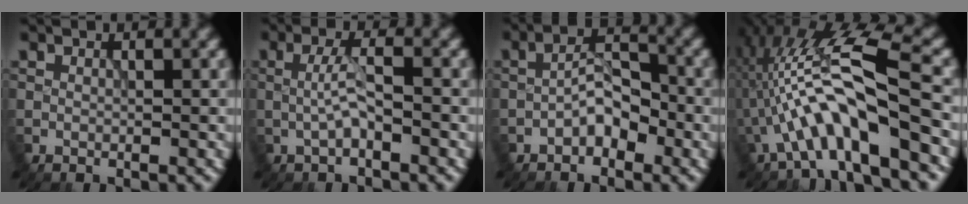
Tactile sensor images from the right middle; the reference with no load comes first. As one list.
[{"total": 2.3, "force": [-0.4, 0.6, 2.2], "torque": [-0.046, 0.006, -0.013]}, {"total": 3.0, "force": [-1.6, 1.5, 2.1], "torque": [-0.028, 0.015, -0.032]}, {"total": 9.1, "force": [-2.7, 2.1, 8.5], "torque": [-0.155, 0.024, -0.049]}]